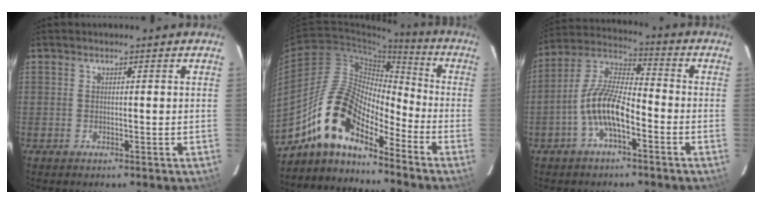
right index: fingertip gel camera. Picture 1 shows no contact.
{"total": 14.2, "force": [-10.8, 4.9, 7.7], "torque": [-0.137, 0.011, -0.218]}
{"total": 10.9, "force": [-4.5, 3.7, 9.2], "torque": [-0.196, 0.010, -0.091]}